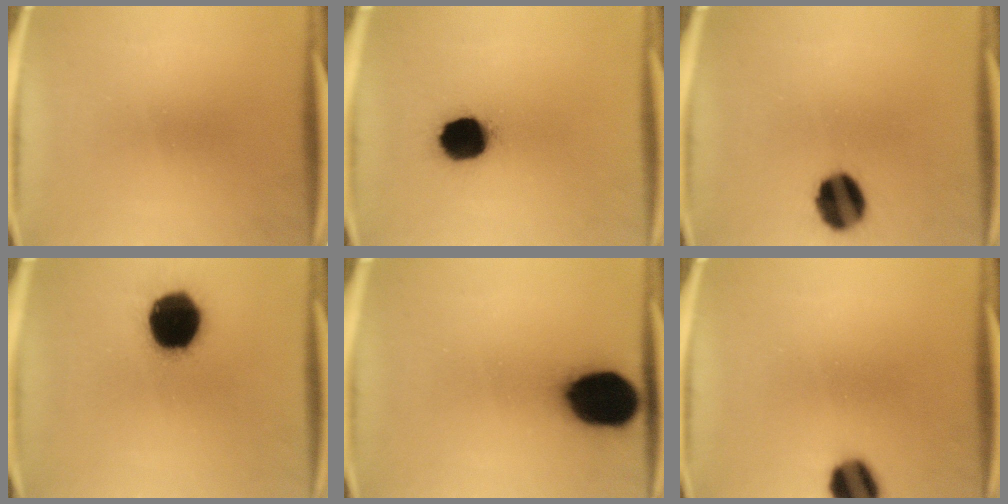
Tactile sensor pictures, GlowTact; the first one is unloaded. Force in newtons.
{"total": 13.3}
{"total": 11.7}
{"total": 19.1}
{"total": 19.8}
{"total": 8.4}